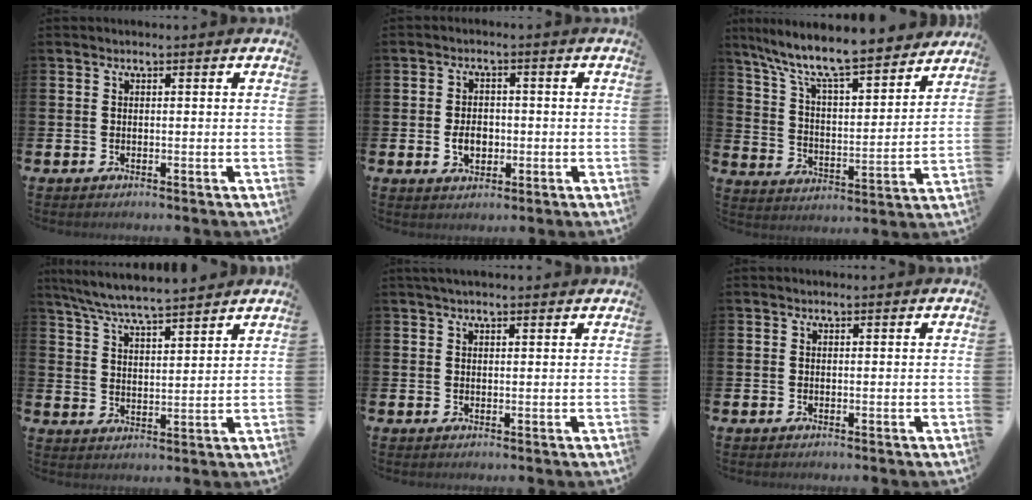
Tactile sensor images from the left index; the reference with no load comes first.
{"total": 3.5, "force": [-0.7, 2.5, 2.3], "torque": [-0.032, -0.001, -0.018]}
{"total": 10.2, "force": [9.2, 1.3, 4.0], "torque": [-0.114, -0.067, 0.156]}
{"total": 6.7, "force": [6.5, 0.1, 1.7], "torque": [-0.057, -0.036, 0.115]}
{"total": 1.9, "force": [1.7, 0.4, 0.8], "torque": [-0.014, 0.003, 0.030]}
{"total": 0.0}